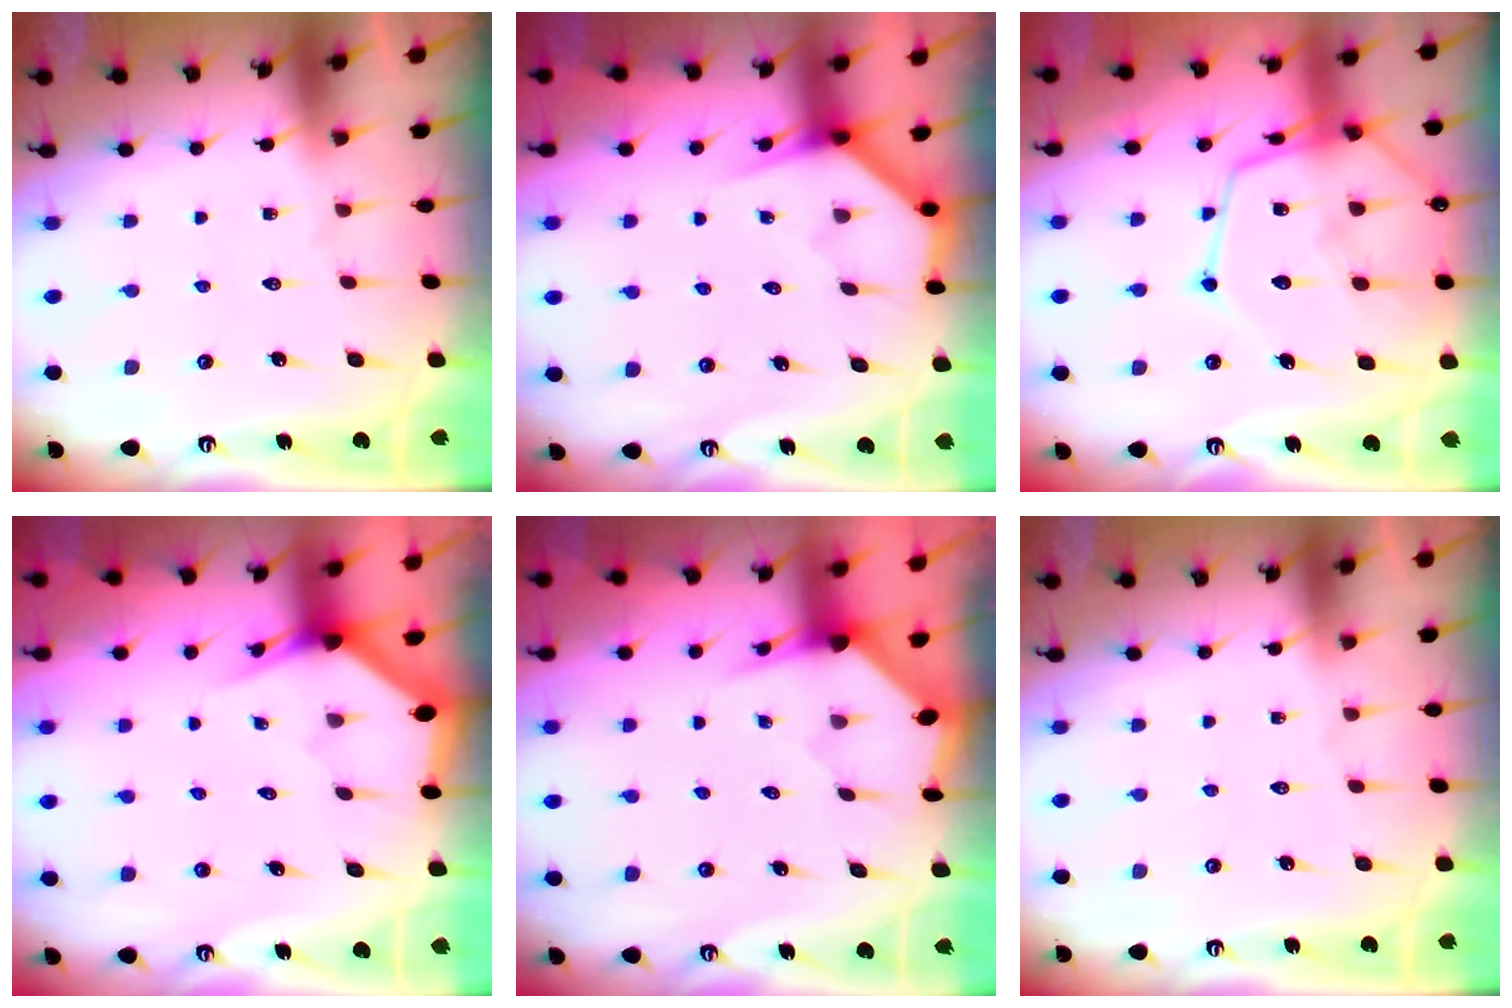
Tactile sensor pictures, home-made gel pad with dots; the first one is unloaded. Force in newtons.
{"total": 3.9, "press": 3.9, "slide": 0.2}
{"total": 16.7, "press": 16.7, "slide": 1.7}
{"total": 2.8, "press": 2.8, "slide": 0.2}
{"total": 3.2, "press": 3.1, "slide": 0.3}
{"total": 0.0}